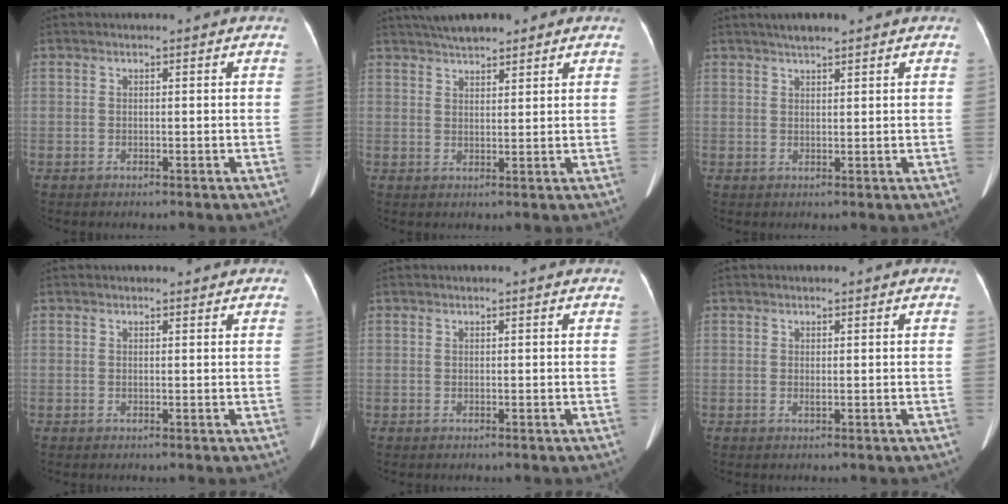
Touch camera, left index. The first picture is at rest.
{"total": 7.8, "force": [6.3, 2.1, 4.0], "torque": [-0.059, 0.027, 0.104]}
{"total": 3.5, "force": [2.9, 0.4, 2.0], "torque": [-0.034, 0.015, 0.049]}
{"total": 1.9, "force": [1.7, 0.6, 0.5], "torque": [-0.005, 0.008, 0.022]}
{"total": 1.5, "force": [1.3, 0.2, 0.5], "torque": [-0.010, 0.021, 0.017]}
{"total": 0.8, "force": [0.5, 0.2, 0.6], "torque": [-0.012, 0.002, 0.008]}